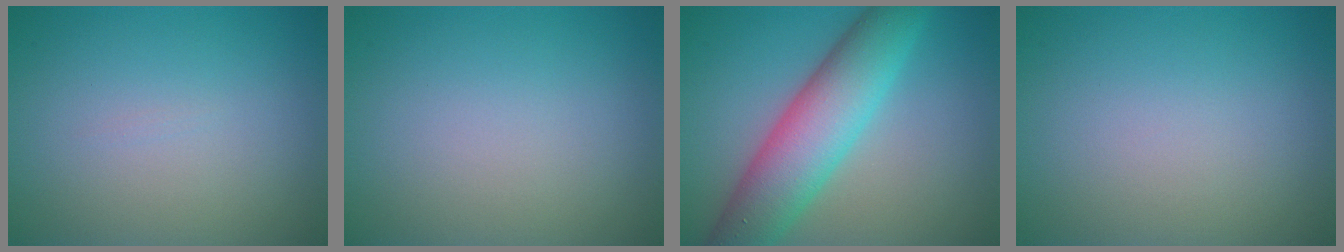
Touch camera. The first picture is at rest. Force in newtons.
{"total": 0.0}
{"total": 8.1, "press": 8.1, "slide": 0.2}
{"total": 0.0}